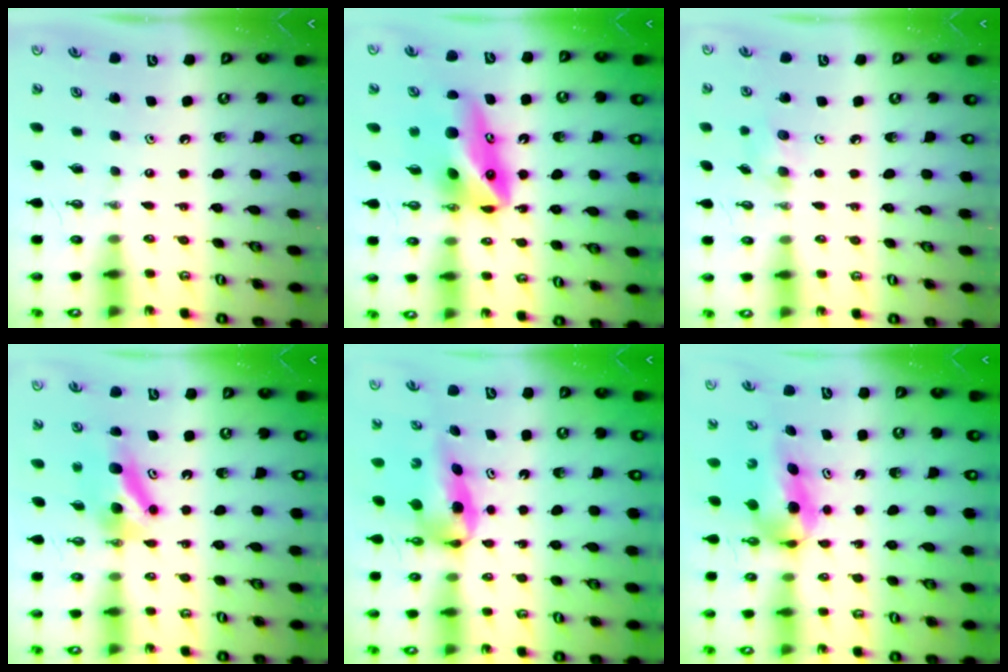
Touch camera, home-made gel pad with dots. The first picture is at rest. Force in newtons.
{"total": 10.9, "press": 10.8, "slide": 1.6}
{"total": 6.4, "press": 5.7, "slide": 2.9}
{"total": 6.6, "press": 6.5, "slide": 1.2}
{"total": 7.2, "press": 6.8, "slide": 2.4}
{"total": 5.7, "press": 5.0, "slide": 2.7}